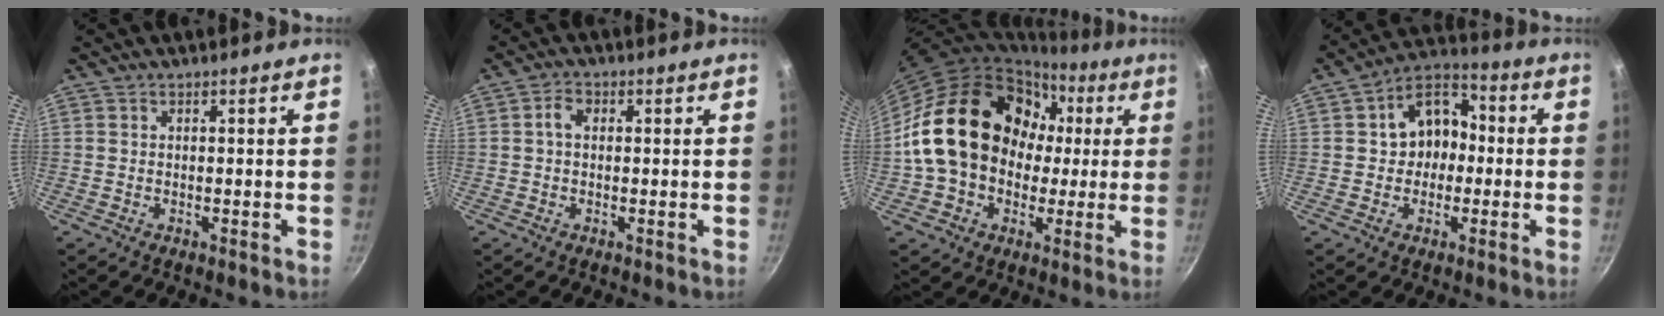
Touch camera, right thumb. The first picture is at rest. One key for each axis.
{"total": 2.5, "fx": 0.3, "fy": 1.8, "fz": 1.8, "tx": -0.030, "ty": 0.006, "tz": 0.000}
{"total": 21.1, "fx": 1.5, "fy": 16.9, "fz": 12.4, "tx": -0.183, "ty": 0.047, "tz": 0.032}
{"total": 10.6, "fx": 0.0, "fy": 8.5, "fz": 6.3, "tx": -0.043, "ty": 0.031, "tz": -0.015}